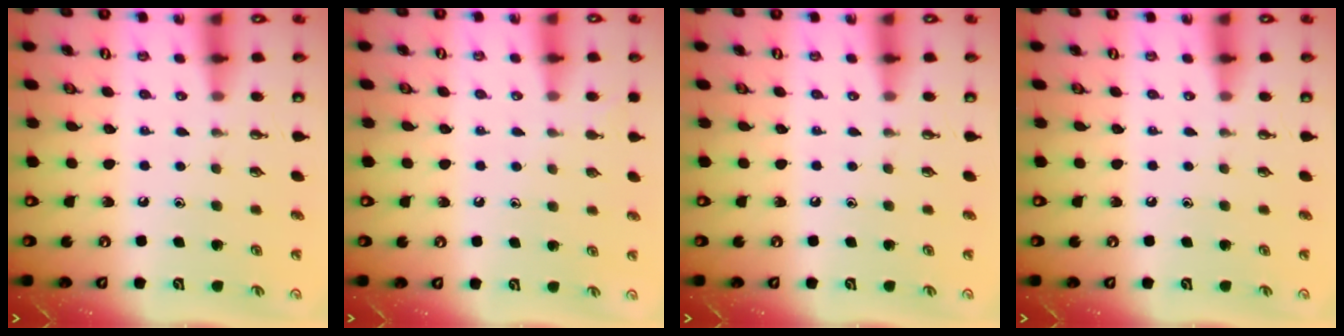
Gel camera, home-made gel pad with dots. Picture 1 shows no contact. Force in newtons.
{"total": 2.6, "press": 2.6, "slide": 0.3}
{"total": 0.0}
{"total": 0.0}